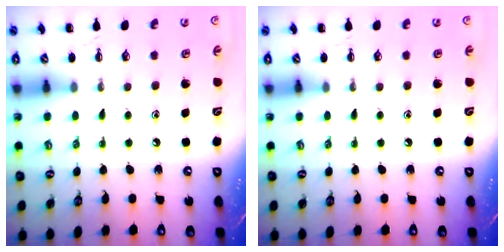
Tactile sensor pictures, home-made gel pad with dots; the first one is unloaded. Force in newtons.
{"total": 0.0}